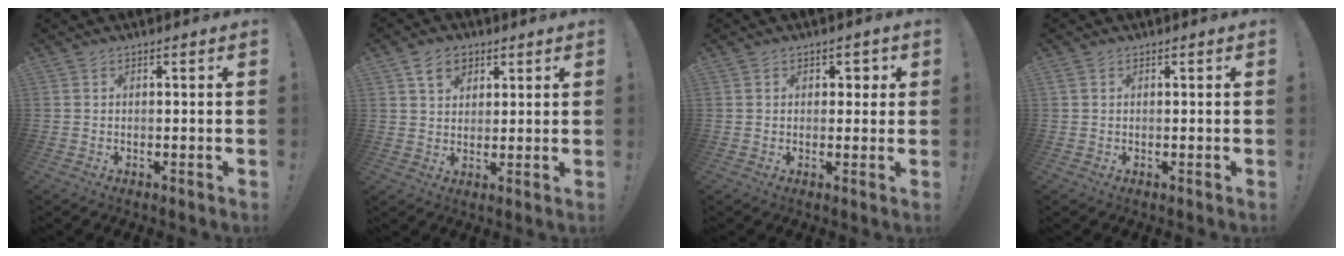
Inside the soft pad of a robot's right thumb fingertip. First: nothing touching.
{"total": 6.9, "force": [3.7, 5.1, 2.6], "torque": [-0.035, -0.013, 0.070]}
{"total": 2.7, "force": [0.7, 2.3, 1.2], "torque": [0.002, -0.002, 0.005]}
{"total": 0.7, "force": [0.3, 0.3, 0.5], "torque": [-0.015, 0.003, 0.008]}